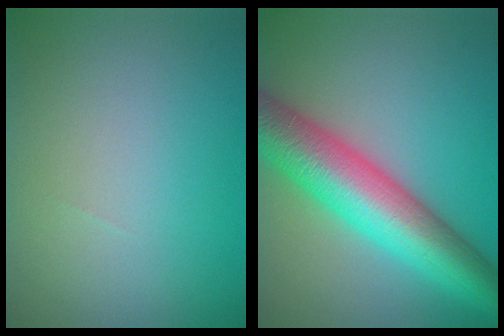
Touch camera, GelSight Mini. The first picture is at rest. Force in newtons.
{"total": 10.1, "press": 10.1, "slide": 0.2}